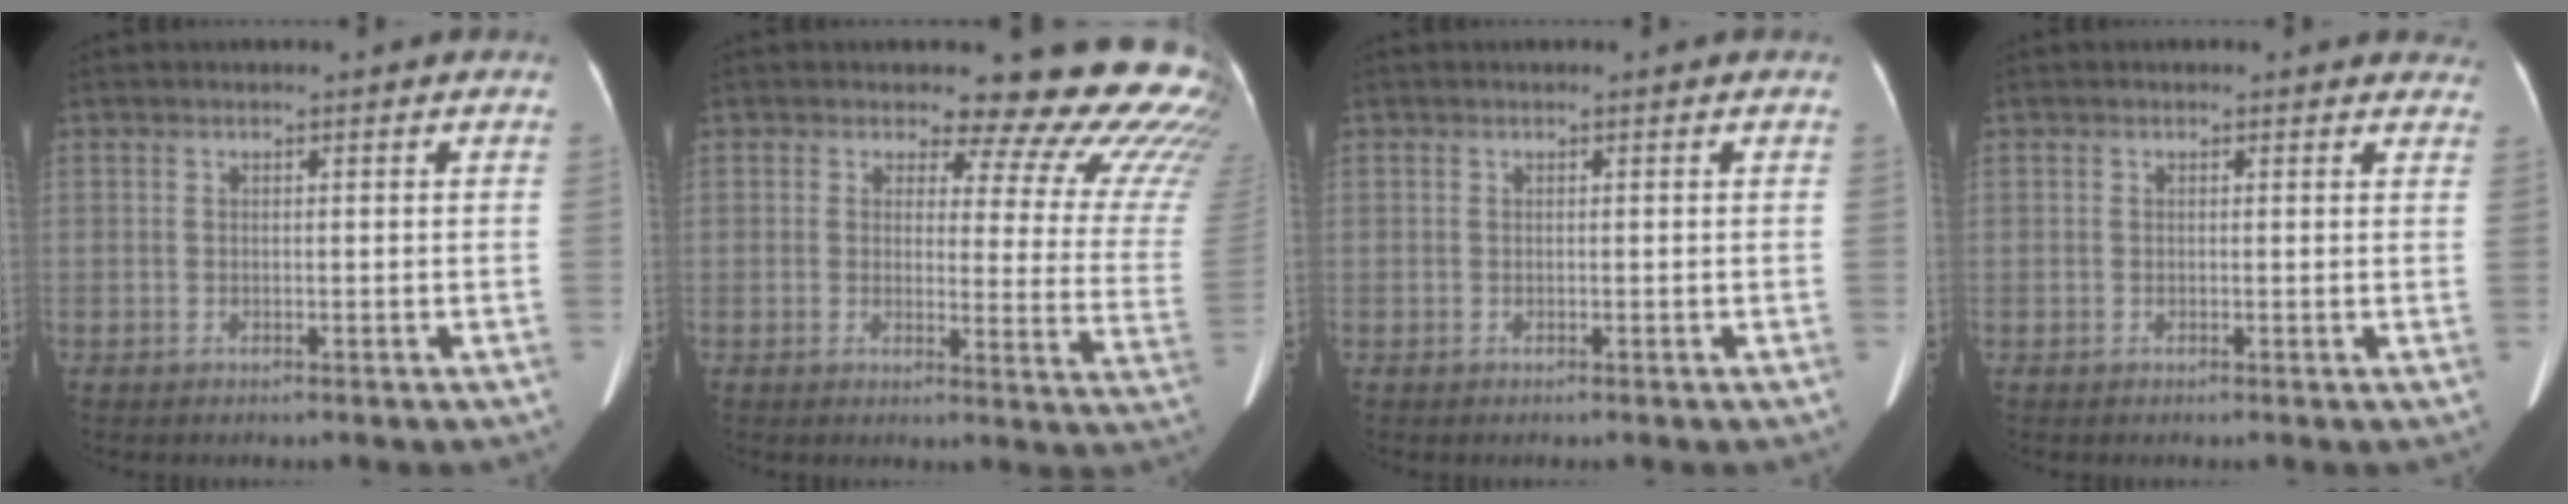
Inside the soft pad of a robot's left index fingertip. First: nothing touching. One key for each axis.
{"total": 19.1, "fx": 17.1, "fy": 5.2, "fz": 6.8, "tx": -0.050, "ty": -0.106, "tz": 0.160}
{"total": 0.0}
{"total": 4.1, "fx": 3.8, "fy": 1.5, "fz": 0.4, "tx": 0.015, "ty": -0.010, "tz": 0.012}